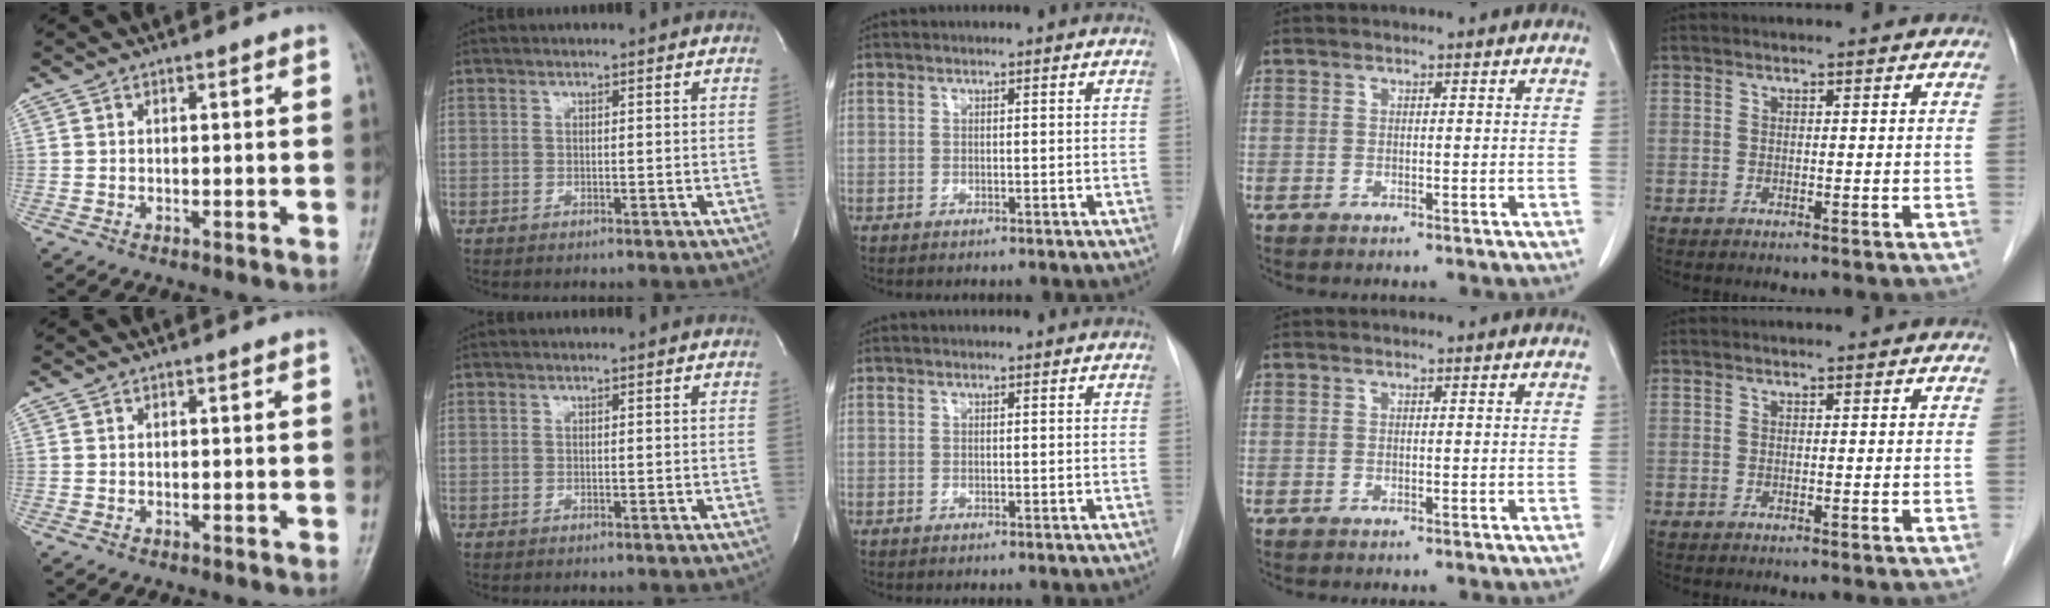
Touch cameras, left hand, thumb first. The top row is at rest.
{}